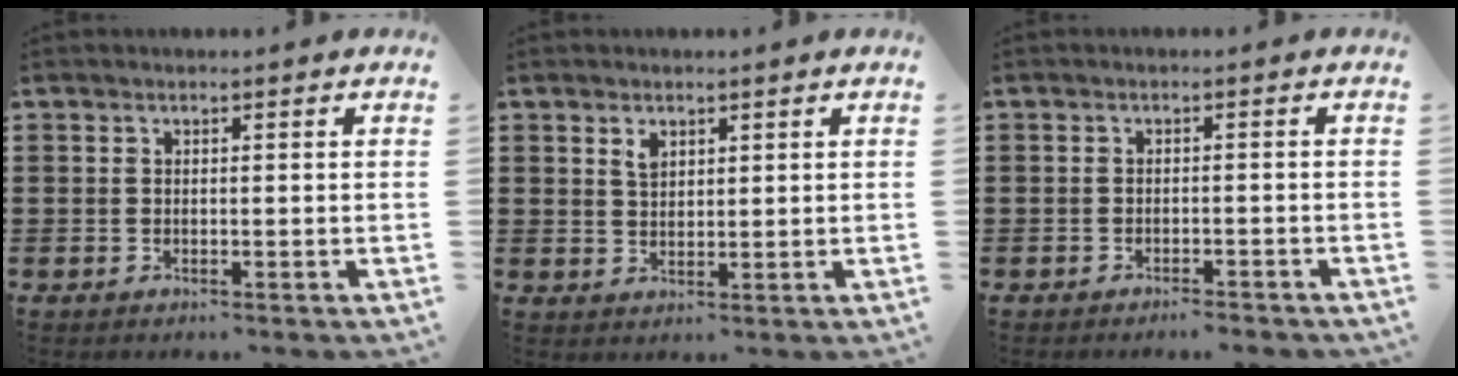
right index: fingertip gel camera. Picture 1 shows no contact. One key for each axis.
{"total": 2.2, "fx": 1.4, "fy": 1.2, "fz": 1.2, "tx": -0.020, "ty": -0.001, "tz": 0.024}
{"total": 1.6, "fx": -1.5, "fy": 0.0, "fz": 0.5, "tx": -0.012, "ty": 0.000, "tz": -0.031}